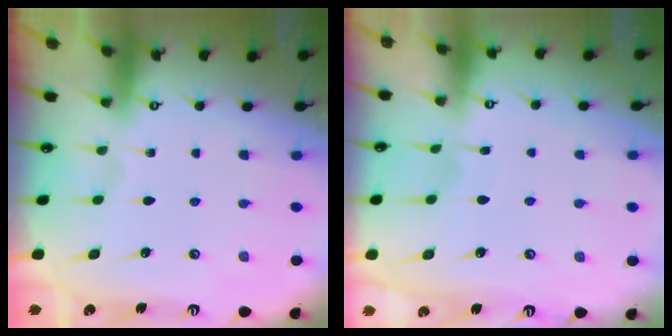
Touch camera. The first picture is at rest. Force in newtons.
{"total": 4.7, "press": 4.7, "slide": 0.5}